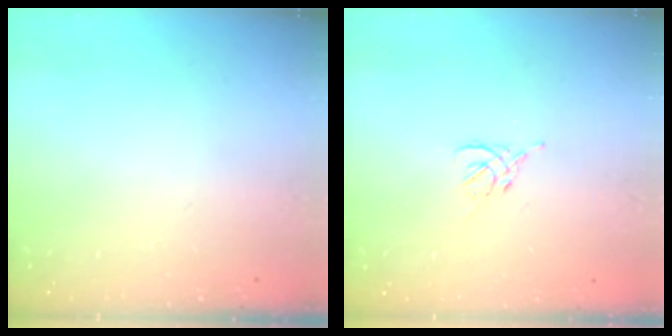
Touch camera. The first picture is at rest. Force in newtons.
{"total": 1.2, "press": 1.1, "slide": 0.5}